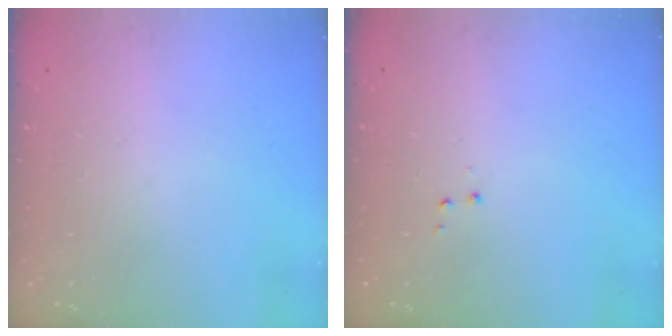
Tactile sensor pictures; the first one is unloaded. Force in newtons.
{"total": 2.9, "press": 2.8, "slide": 0.4}